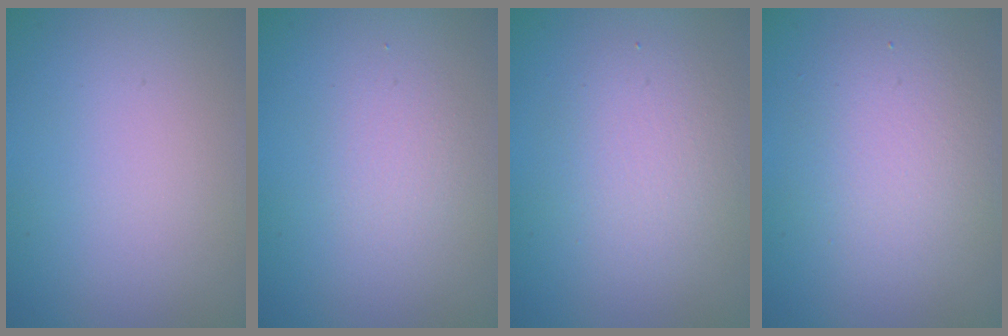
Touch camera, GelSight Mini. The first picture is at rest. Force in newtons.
{"total": 1.4, "press": 1.4, "slide": 0.0}
{"total": 3.4, "press": 3.3, "slide": 0.2}
{"total": 2.6, "press": 2.6, "slide": 0.3}